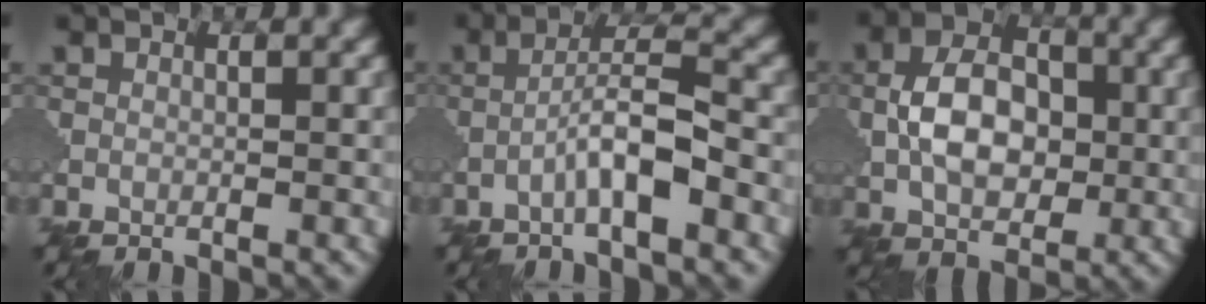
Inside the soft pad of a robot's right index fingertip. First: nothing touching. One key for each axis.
{"total": 4.6, "fx": -2.1, "fy": 0.7, "fz": 4.0, "tx": -0.070, "ty": 0.020, "tz": -0.045}
{"total": 6.7, "fx": -0.2, "fy": 4.4, "fz": 5.0, "tx": -0.092, "ty": 0.006, "tz": -0.008}